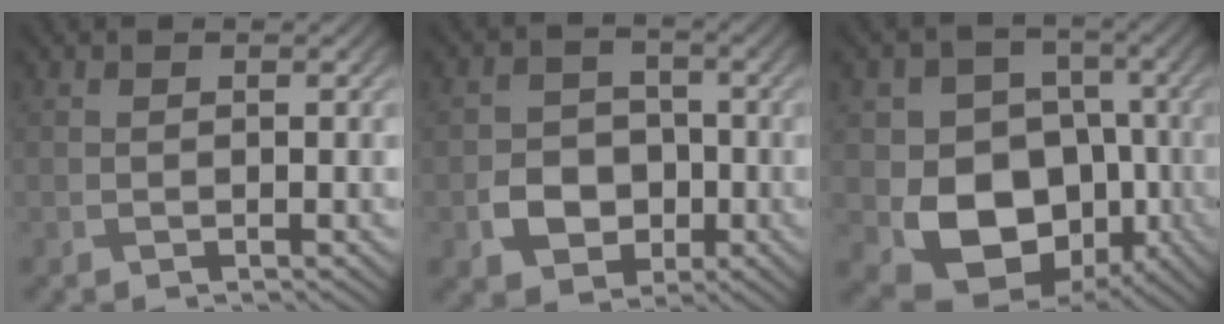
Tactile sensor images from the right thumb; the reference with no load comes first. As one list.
[{"total": 5.6, "force": [-1.8, 4.6, 2.6], "torque": [-0.052, -0.005, -0.038]}, {"total": 12.1, "force": [-3.0, 9.4, 6.9], "torque": [-0.122, -0.025, -0.065]}]